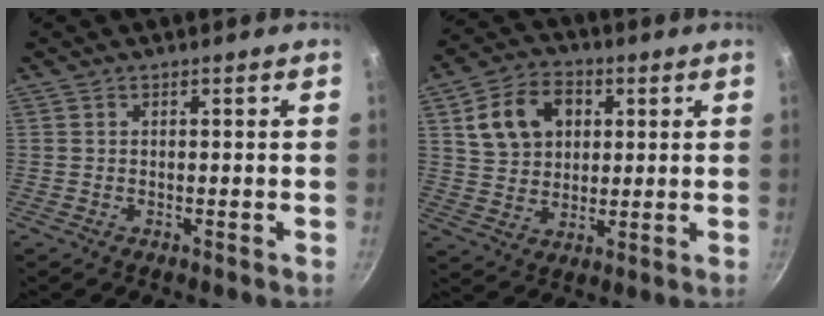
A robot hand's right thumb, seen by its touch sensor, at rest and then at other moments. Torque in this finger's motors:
{"motor_torque": [-0.85, 0.78, -0.15, 0.23, 0.07]}